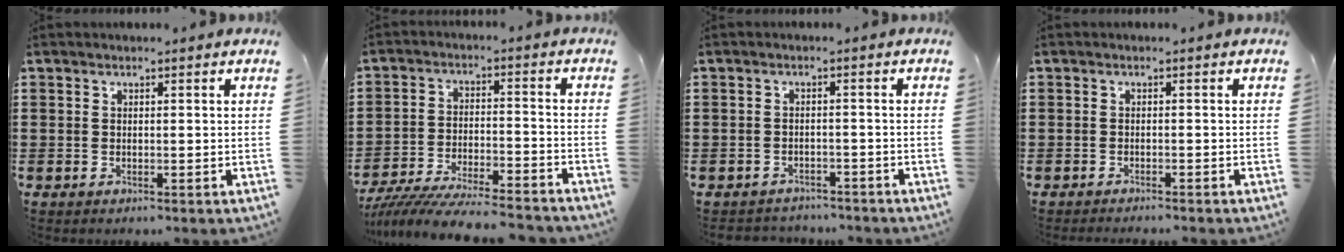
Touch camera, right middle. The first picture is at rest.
{"total": 7.5, "force": [-7.2, 0.2, 2.2], "torque": [-0.046, -0.002, -0.141]}
{"total": 2.0, "force": [-1.9, 0.4, -0.2], "torque": [-0.005, 0.001, -0.045]}
{"total": 0.8, "force": [-0.8, -0.1, 0.0], "torque": [-0.003, -0.002, -0.016]}